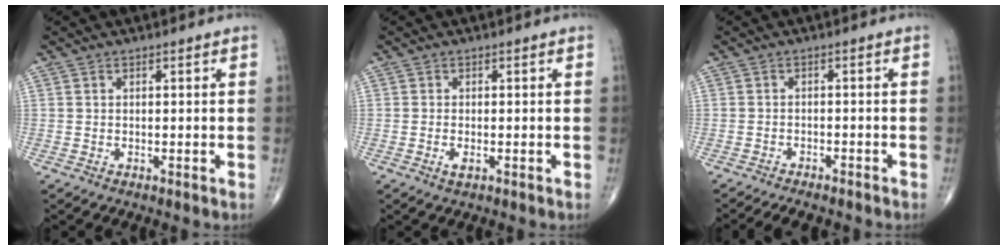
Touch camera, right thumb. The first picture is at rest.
{"total": 1.4, "force": [-0.5, 0.5, 1.2], "torque": [-0.025, -0.003, -0.010]}
{"total": 5.8, "force": [-5.2, 1.5, 2.1], "torque": [-0.028, 0.015, -0.072]}